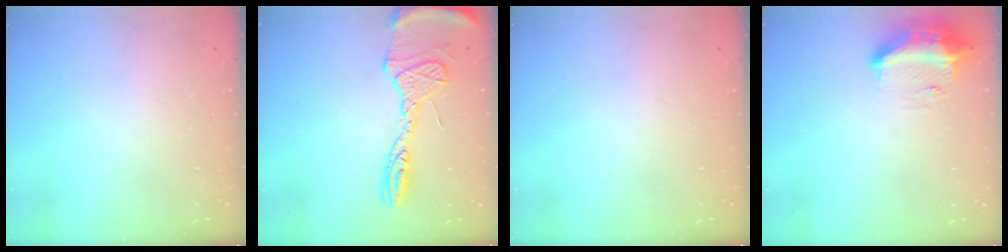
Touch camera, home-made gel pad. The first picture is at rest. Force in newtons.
{"total": 16.0, "press": 15.9, "slide": 1.6}
{"total": 0.0}
{"total": 11.2, "press": 11.2, "slide": 0.6}